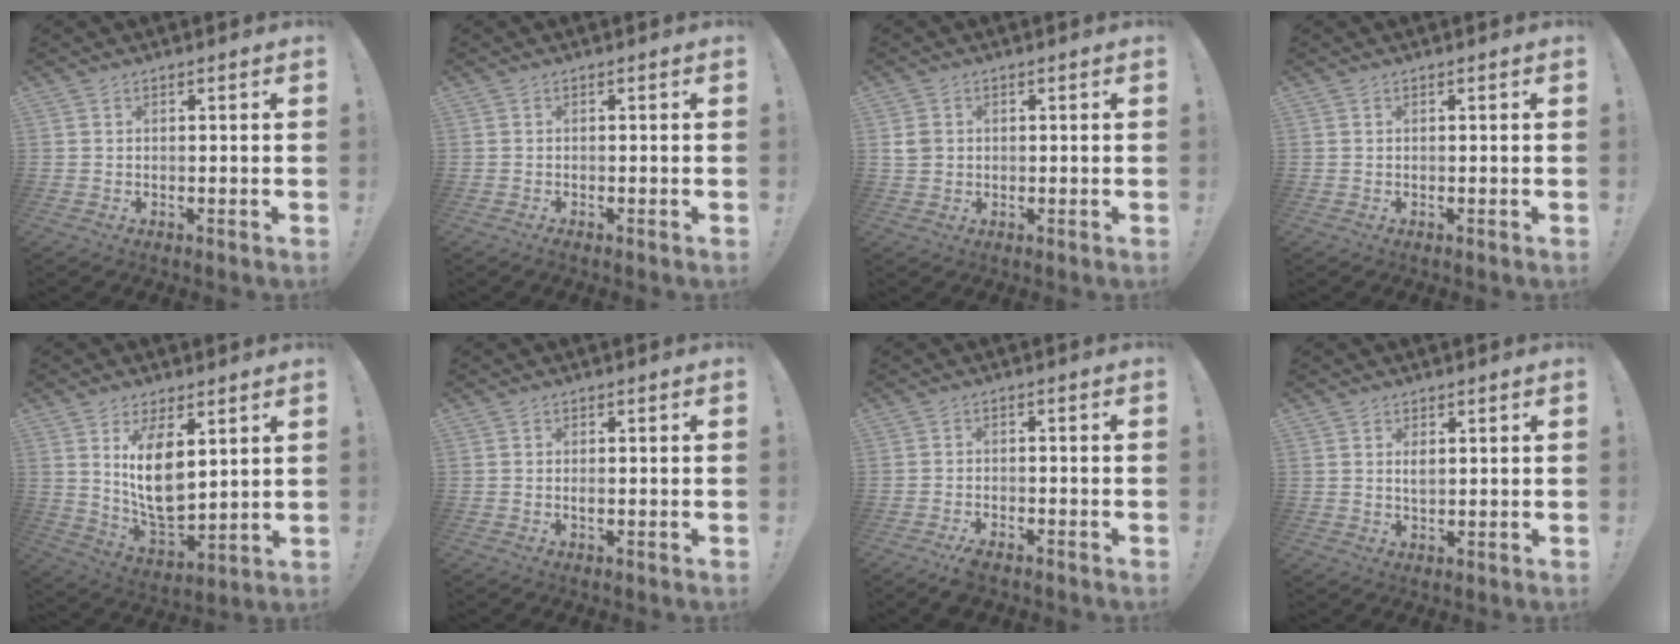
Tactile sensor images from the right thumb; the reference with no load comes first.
{"total": 0.8, "force": [-0.6, 0.0, 0.6], "torque": [-0.008, 0.000, -0.010]}
{"total": 3.1, "force": [0.4, 2.7, 1.5], "torque": [-0.024, 0.006, 0.009]}
{"total": 0.0}
{"total": 13.1, "force": [5.1, 7.2, 9.8], "torque": [-0.177, -0.044, 0.093]}
{"total": 0.7, "force": [-0.2, 0.1, 0.6], "torque": [-0.006, -0.004, -0.004]}
{"total": 4.0, "force": [-3.5, 0.7, 1.9], "torque": [-0.044, 0.003, -0.064]}
{"total": 2.3, "force": [0.9, 1.8, 1.1], "torque": [-0.004, -0.008, 0.012]}